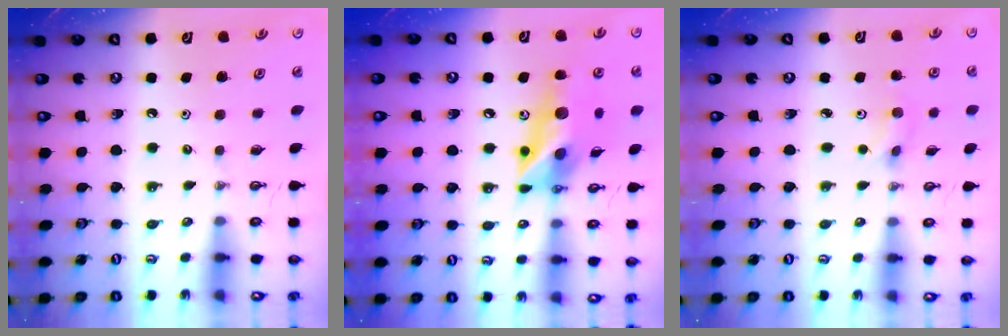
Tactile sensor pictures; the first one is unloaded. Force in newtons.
{"total": 15.0, "press": 14.7, "slide": 2.6}
{"total": 3.8, "press": 3.7, "slide": 0.9}